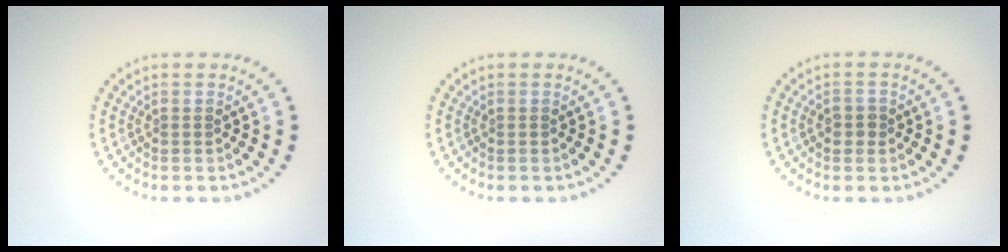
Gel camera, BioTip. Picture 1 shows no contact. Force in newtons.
{"total": 0.0}
{"total": 1.5, "press": 1.5, "slide": 0.3}